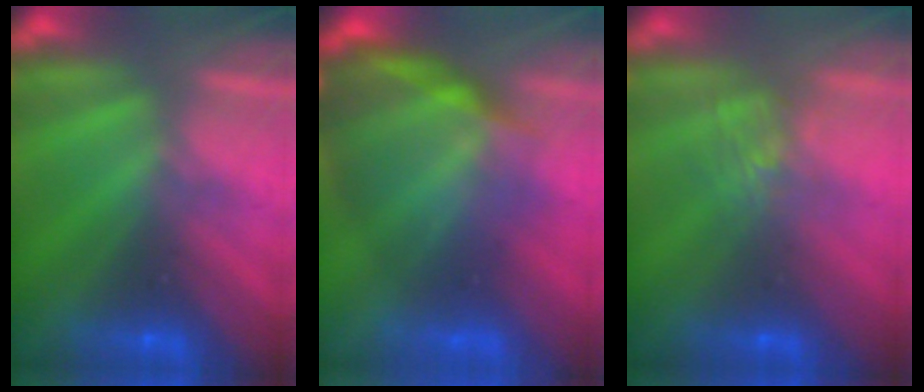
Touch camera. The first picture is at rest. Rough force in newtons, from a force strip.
{"total": 5.6}
{"total": 2.1}